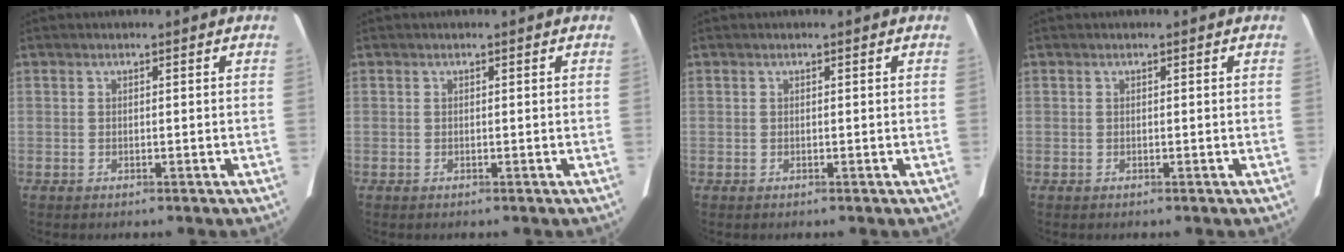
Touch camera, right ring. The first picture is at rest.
{"total": 0.0}
{"total": 0.0}
{"total": 0.0}